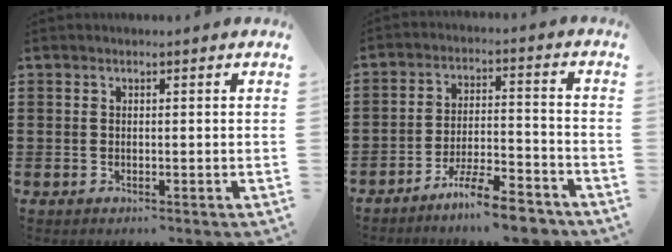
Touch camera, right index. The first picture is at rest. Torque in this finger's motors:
{"motor_torque": [2.14, 0.00, 0.48, 0.12]}